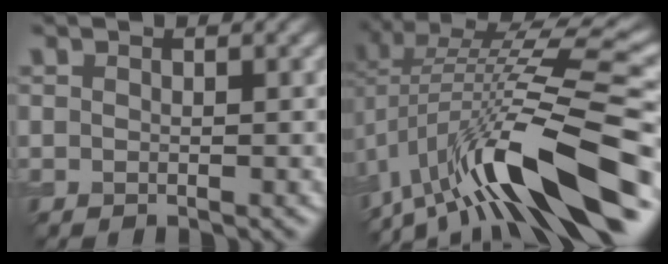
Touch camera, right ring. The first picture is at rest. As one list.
[{"total": 14.6, "force": [-4.5, 4.4, 13.2], "torque": [-0.220, 0.019, -0.073]}]